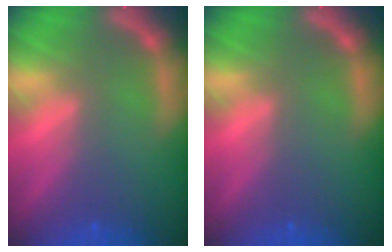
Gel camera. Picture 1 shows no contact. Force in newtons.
{"total": 0.0}